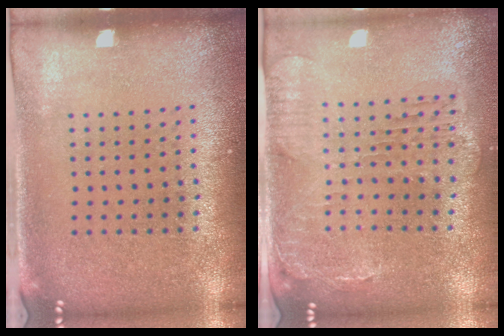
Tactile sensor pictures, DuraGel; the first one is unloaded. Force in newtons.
{"total": 0.9, "press": 0.8, "slide": 0.3}